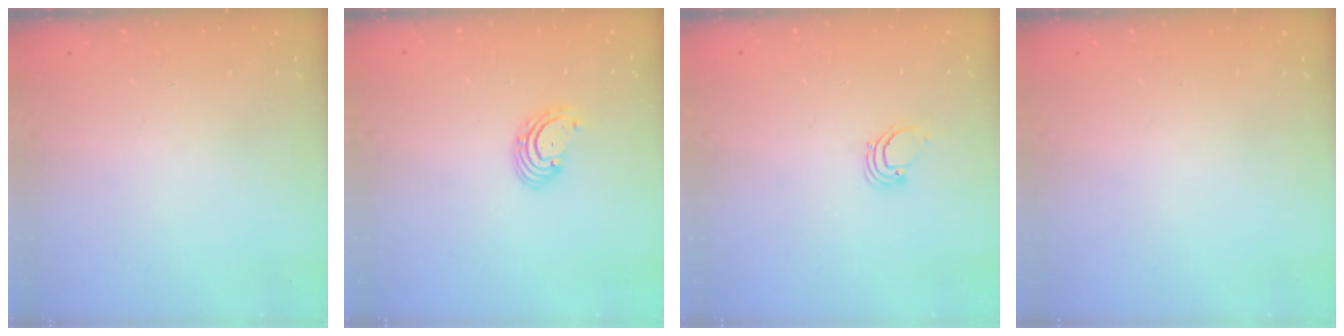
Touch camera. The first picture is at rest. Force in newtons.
{"total": 2.7, "press": 2.7, "slide": 0.1}
{"total": 1.9, "press": 1.9, "slide": 0.1}
{"total": 0.0}